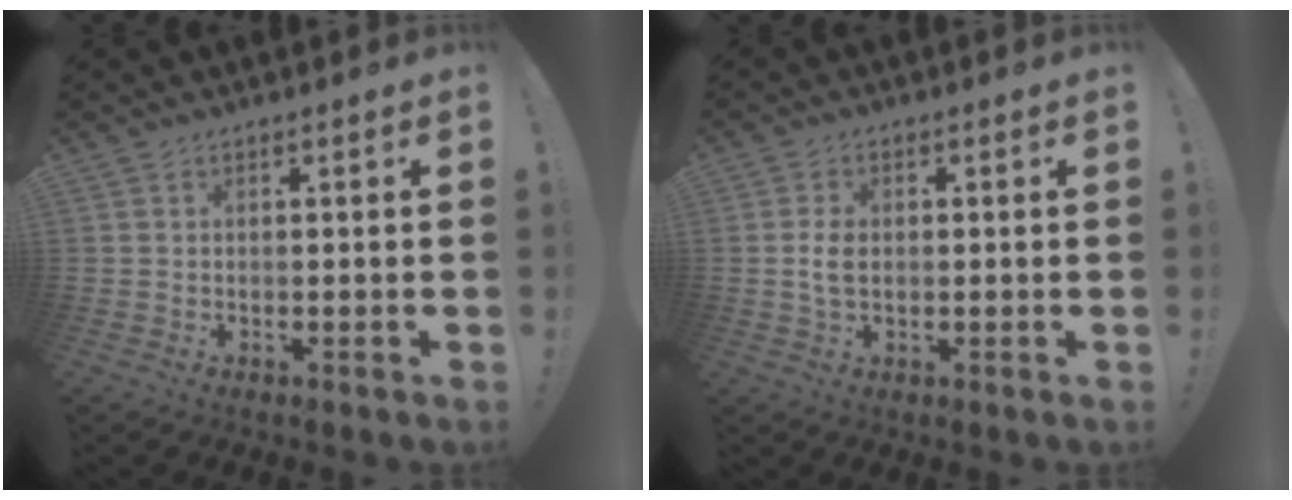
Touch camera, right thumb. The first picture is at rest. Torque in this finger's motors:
{"motor_torque": [-0.32, 0.09, 0.21, -0.18, 0.05]}